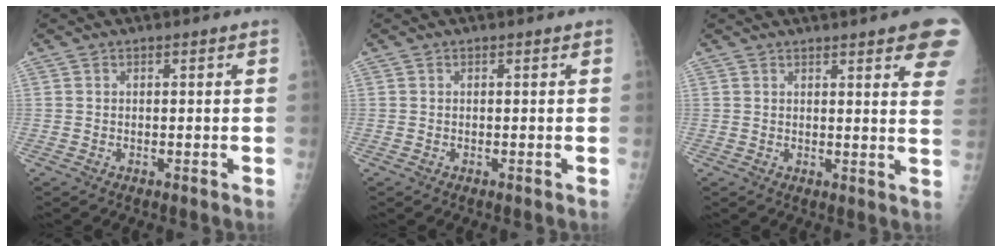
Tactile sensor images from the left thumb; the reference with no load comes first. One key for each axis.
{"total": 0.0}
{"total": 12.6, "fx": 7.8, "fy": 2.4, "fz": 9.6, "tx": -0.095, "ty": -0.025, "tz": 0.077}